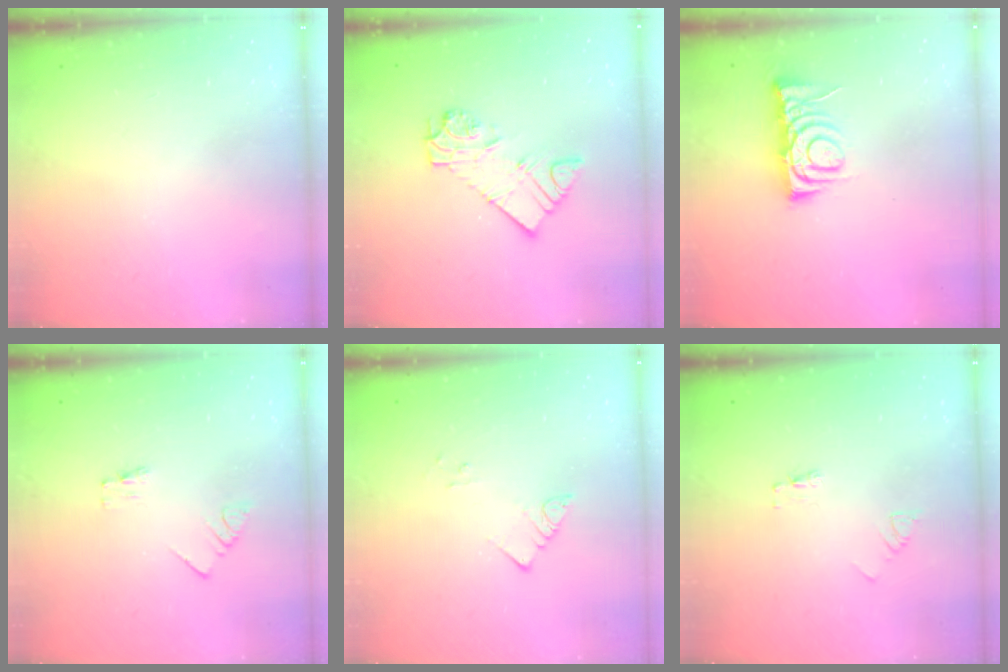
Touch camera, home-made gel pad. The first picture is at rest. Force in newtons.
{"total": 10.0, "press": 10.0, "slide": 0.9}
{"total": 6.8, "press": 6.8, "slide": 0.6}
{"total": 0.0}
{"total": 2.9, "press": 2.9, "slide": 0.4}
{"total": 2.1, "press": 2.1, "slide": 0.1}